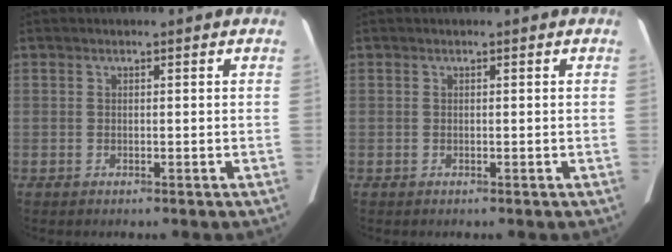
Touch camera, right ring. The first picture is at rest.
{"total": 0.0}